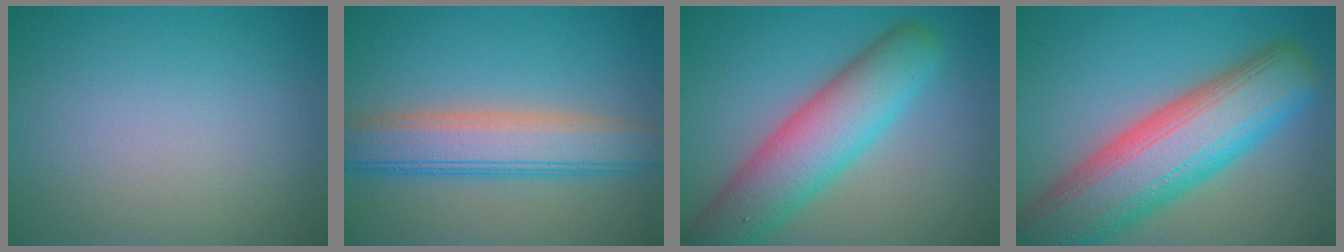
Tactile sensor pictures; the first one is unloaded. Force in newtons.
{"total": 6.5, "press": 6.5, "slide": 0.4}
{"total": 8.2, "press": 8.2, "slide": 0.6}
{"total": 12.4, "press": 12.4, "slide": 0.7}